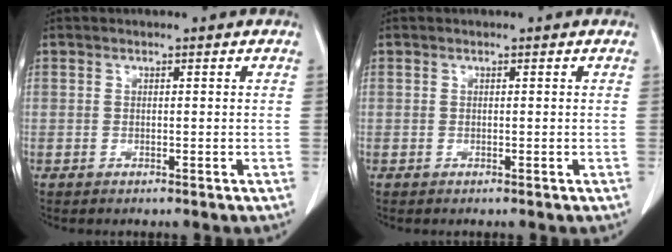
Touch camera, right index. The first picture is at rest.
{"total": 0.0}